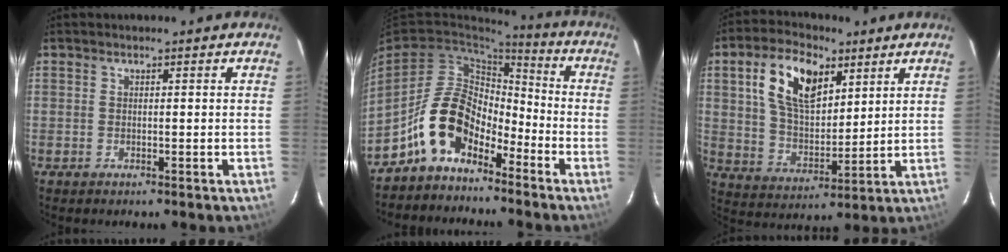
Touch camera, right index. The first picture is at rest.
{"total": 11.8, "force": [-7.6, 6.4, 6.4], "torque": [-0.126, 0.026, -0.143]}
{"total": 13.8, "force": [6.0, 7.7, 9.8], "torque": [-0.182, 0.020, 0.113]}